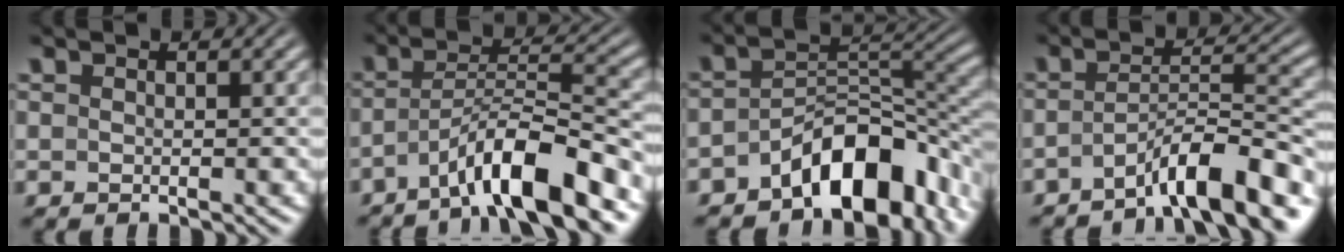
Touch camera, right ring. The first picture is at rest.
{"total": 6.3, "force": [-3.4, 1.8, 4.9], "torque": [-0.083, -0.010, -0.051]}
{"total": 9.9, "force": [-5.9, 4.6, 6.6], "torque": [-0.088, -0.014, -0.083]}
{"total": 6.4, "force": [-4.3, 1.5, 4.5], "torque": [-0.065, -0.009, -0.061]}